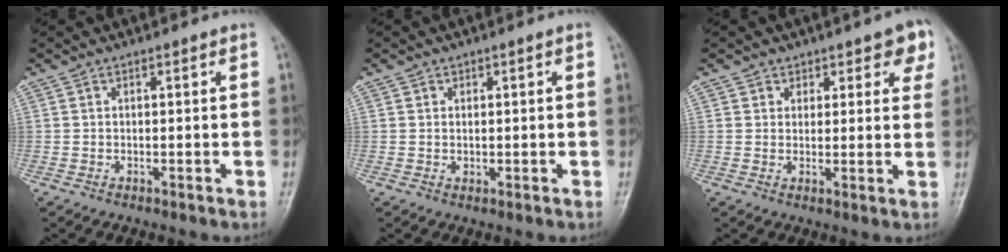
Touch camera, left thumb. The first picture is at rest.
{"total": 1.0, "force": [0.3, 0.9, 0.4], "torque": [0.000, -0.001, 0.004]}
{"total": 5.3, "force": [3.4, 3.8, 1.5], "torque": [0.035, -0.015, 0.037]}